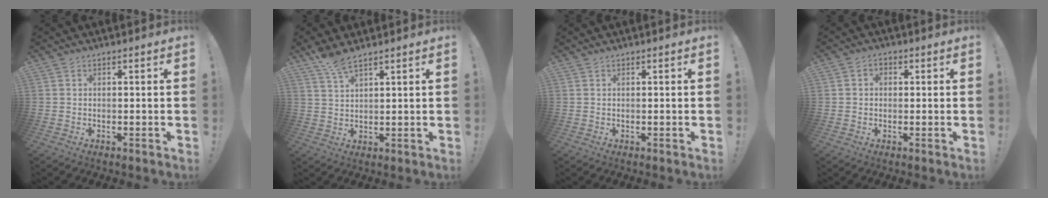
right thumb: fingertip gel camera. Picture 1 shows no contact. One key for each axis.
{"total": 5.7, "fx": 4.5, "fy": 1.2, "fz": 3.2, "tx": -0.065, "ty": -0.024, "tz": 0.084}
{"total": 0.0}
{"total": 2.1, "fx": -0.3, "fy": 1.7, "fz": 1.1, "tx": -0.012, "ty": 0.004, "tz": -0.006}